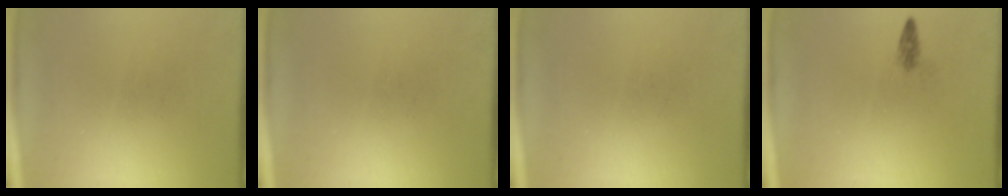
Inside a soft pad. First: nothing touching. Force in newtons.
{"total": 0.0}
{"total": 0.0}
{"total": 1.1}